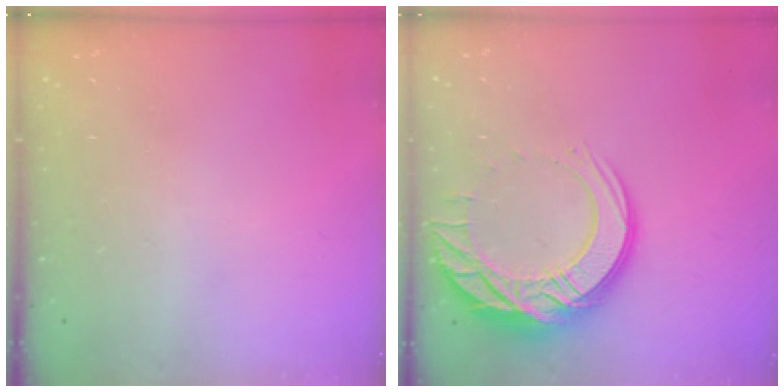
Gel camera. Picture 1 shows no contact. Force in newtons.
{"total": 18.7, "press": 18.6, "slide": 1.8}